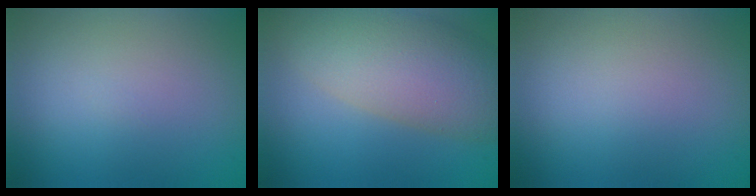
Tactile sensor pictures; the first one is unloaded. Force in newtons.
{"total": 9.1, "press": 9.1, "slide": 0.5}
{"total": 0.0}